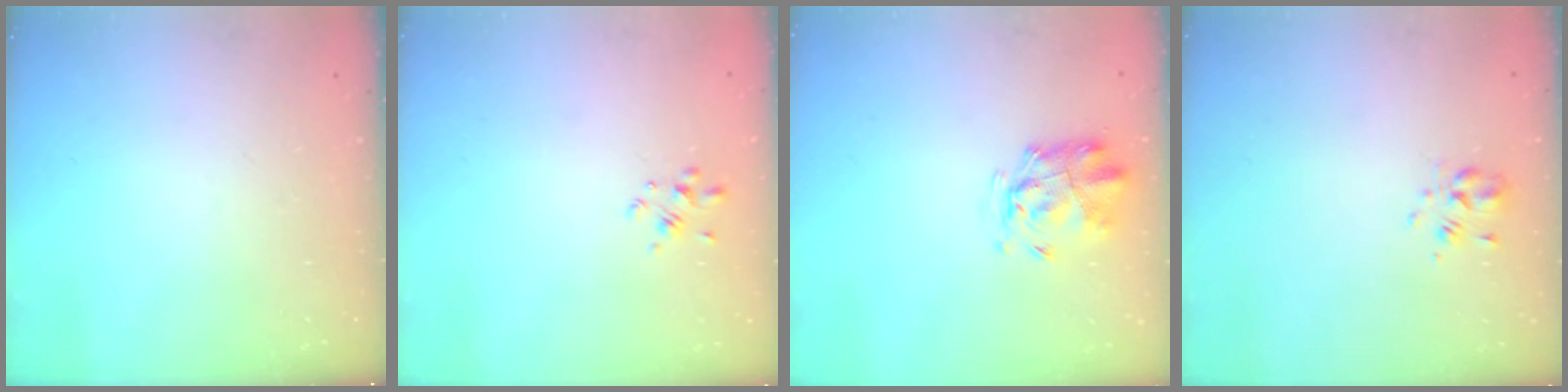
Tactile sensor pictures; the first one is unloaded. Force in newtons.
{"total": 2.2, "press": 2.0, "slide": 1.0}
{"total": 2.6, "press": 2.4, "slide": 0.8}
{"total": 2.3, "press": 2.1, "slide": 1.0}